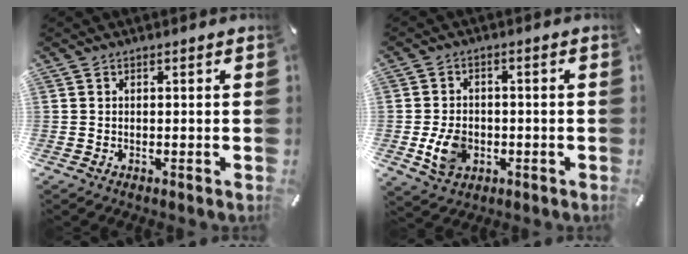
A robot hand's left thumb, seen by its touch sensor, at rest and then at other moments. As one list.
[{"total": 7.3, "force": [-1.6, 5.7, 4.3], "torque": [-0.080, 0.001, -0.028]}]